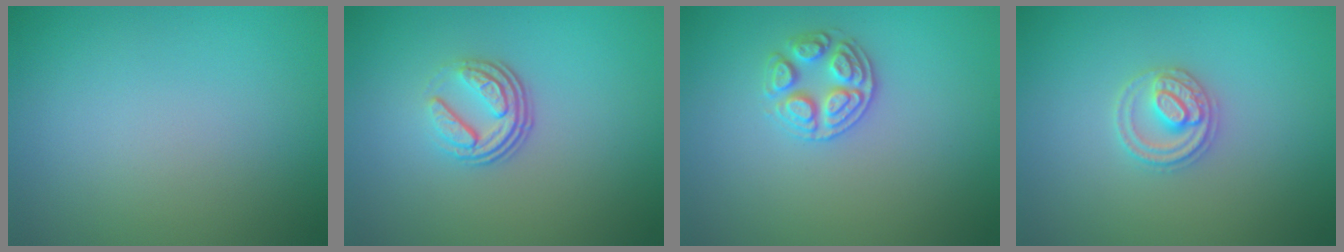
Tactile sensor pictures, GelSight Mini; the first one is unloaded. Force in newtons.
{"total": 3.8, "press": 2.5, "slide": 2.8}
{"total": 2.6, "press": 2.6, "slide": 0.4}
{"total": 2.8, "press": 2.8, "slide": 0.3}